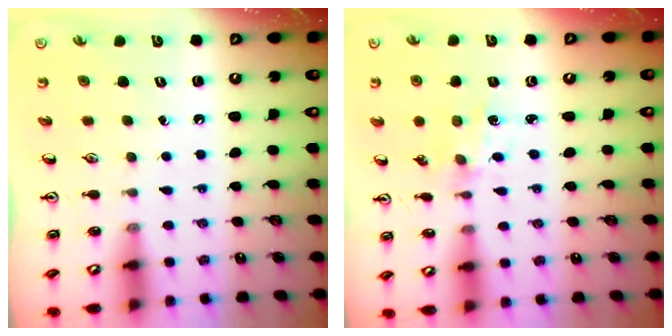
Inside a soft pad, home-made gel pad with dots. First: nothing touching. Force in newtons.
{"total": 1.5, "press": 1.5, "slide": 0.1}